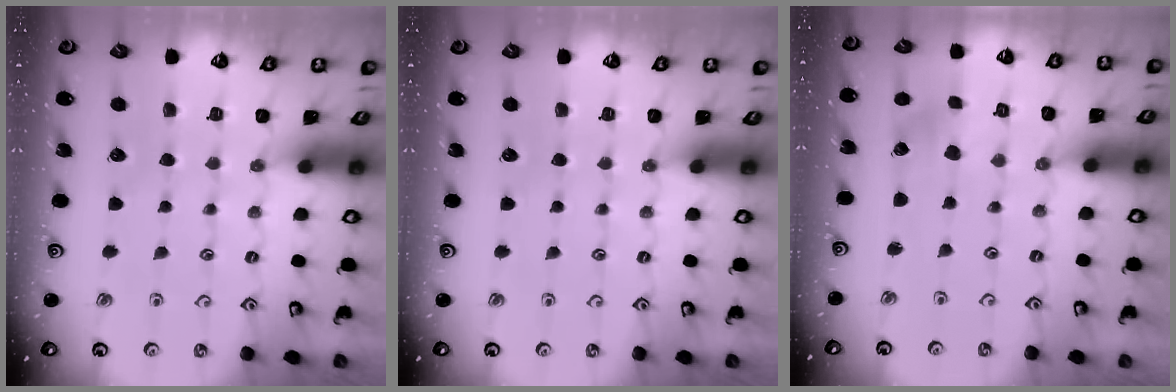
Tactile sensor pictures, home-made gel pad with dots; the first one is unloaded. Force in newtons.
{"total": 0.0}
{"total": 1.7, "press": 1.7, "slide": 0.2}